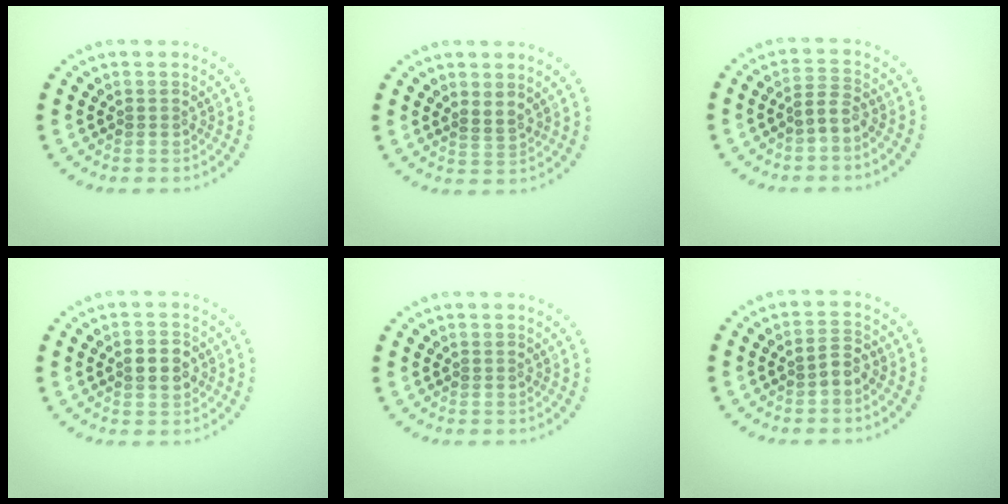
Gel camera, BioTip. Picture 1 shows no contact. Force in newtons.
{"total": 1.3, "press": 1.0, "slide": 0.9}
{"total": 1.8, "press": 1.4, "slide": 1.2}
{"total": 2.7, "press": 2.7, "slide": 0.1}
{"total": 0.0}
{"total": 1.8, "press": 1.6, "slide": 0.8}